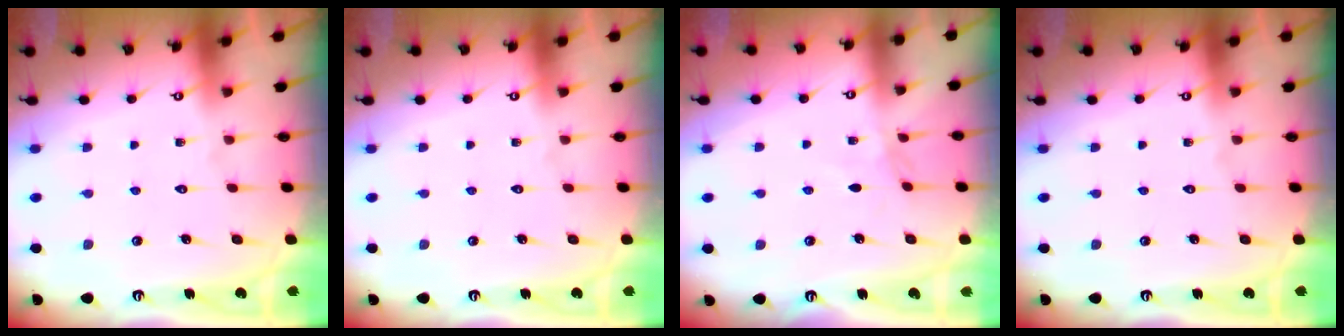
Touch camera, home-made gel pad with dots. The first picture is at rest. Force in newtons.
{"total": 0.0}
{"total": 2.7, "press": 2.7, "slide": 0.4}
{"total": 0.0}